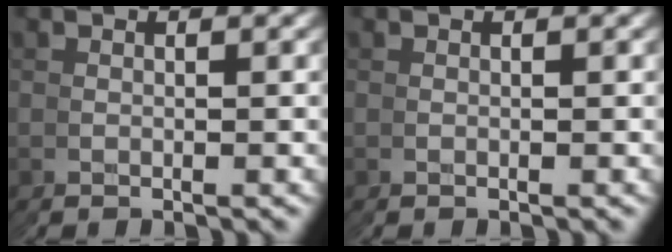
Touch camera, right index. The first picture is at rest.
{"total": 0.0}